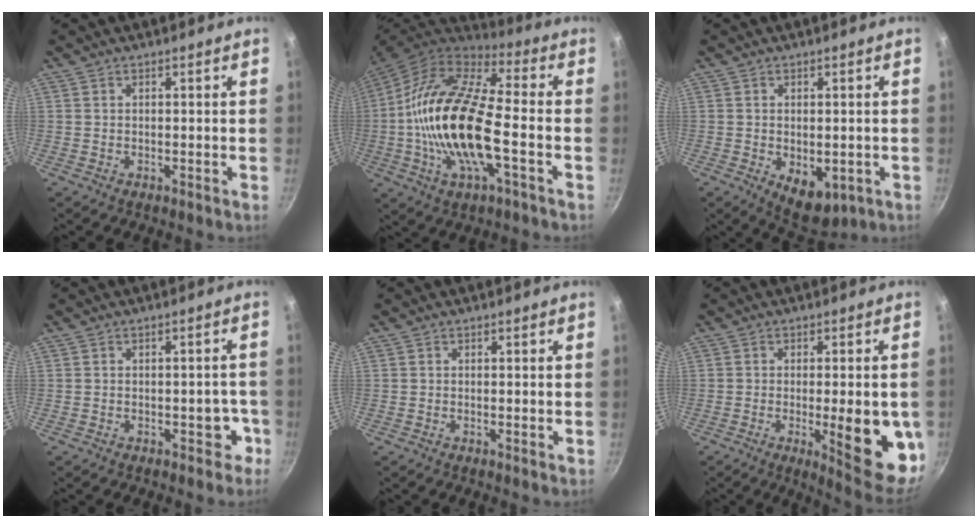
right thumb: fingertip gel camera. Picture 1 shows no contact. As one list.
[{"total": 21.6, "force": [-3.1, 8.5, 19.6], "torque": [-0.376, 0.026, -0.078]}, {"total": 7.6, "force": [-1.7, 4.7, 5.7], "torque": [-0.063, -0.009, -0.010]}, {"total": 4.1, "force": [-1.6, 2.6, 2.7], "torque": [0.003, 0.022, -0.020]}, {"total": 0.6, "force": [0.0, 0.3, 0.6], "torque": [-0.008, -0.001, -0.002]}, {"total": 14.7, "force": [-2.7, 4.4, 13.7], "torque": [-0.150, -0.005, -0.028]}]